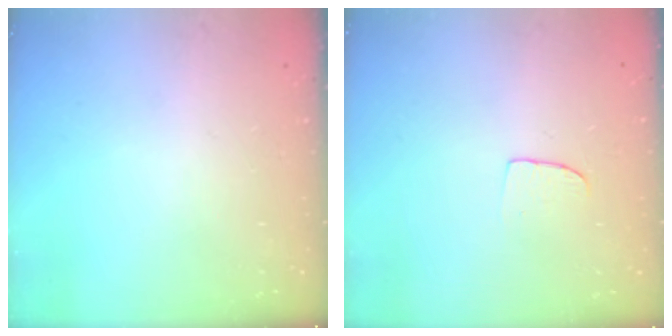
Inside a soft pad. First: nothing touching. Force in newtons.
{"total": 5.5, "press": 5.5, "slide": 0.3}